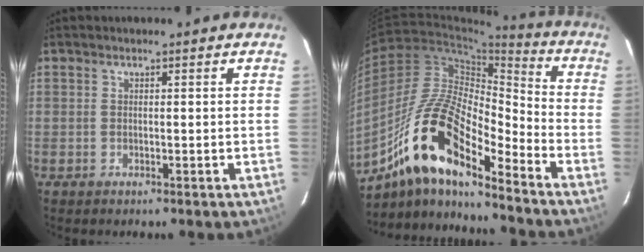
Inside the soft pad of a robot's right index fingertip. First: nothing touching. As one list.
[{"total": 16.8, "force": [-11.0, 4.6, 11.8], "torque": [-0.224, 0.024, -0.194]}]